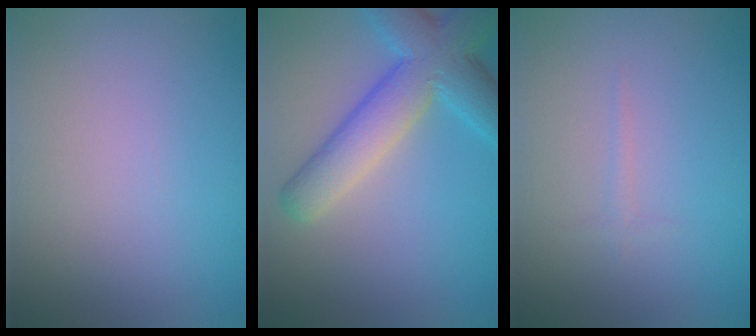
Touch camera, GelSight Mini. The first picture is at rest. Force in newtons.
{"total": 7.3, "press": 7.3, "slide": 0.3}
{"total": 0.6, "press": 0.6, "slide": 0.0}